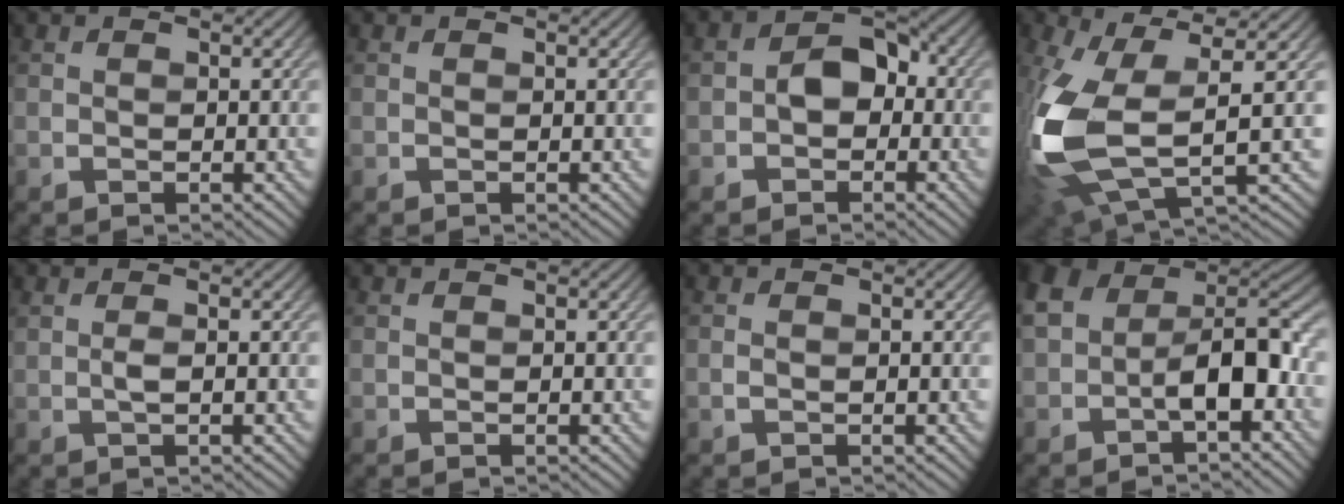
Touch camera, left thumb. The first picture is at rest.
{"total": 0.0}
{"total": 4.3, "force": [-0.8, 3.2, 2.8], "torque": [-0.038, 0.011, -0.024]}
{"total": 13.2, "force": [-0.7, 5.7, 11.9], "torque": [-0.308, -0.030, -0.003]}
{"total": 1.0, "force": [0.4, -0.1, 0.9], "torque": [-0.019, 0.004, 0.005]}
{"total": 0.0}
{"total": 0.7, "force": [-0.2, 0.4, 0.5], "torque": [-0.015, 0.001, -0.006]}
{"total": 9.6, "force": [-2.3, 6.1, 7.0], "torque": [-0.097, 0.008, -0.054]}